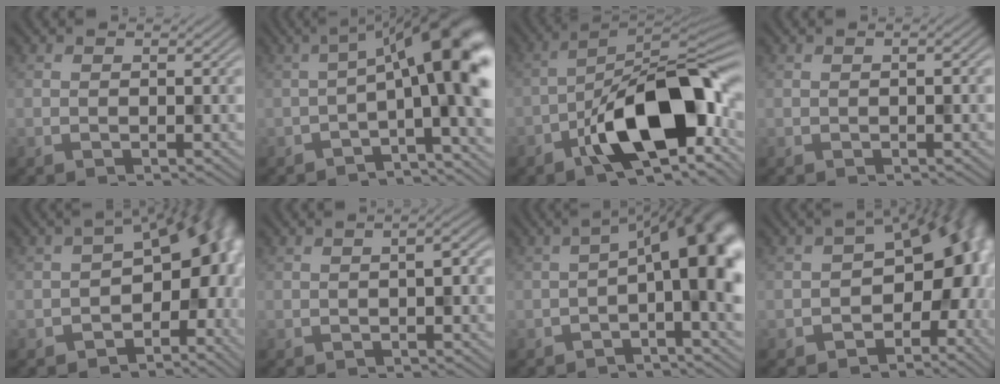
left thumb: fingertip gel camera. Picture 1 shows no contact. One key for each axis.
{"total": 10.6, "fx": -1.5, "fy": 2.2, "fz": 10.3, "tx": -0.142, "ty": 0.022, "tz": -0.035}
{"total": 14.0, "fx": -4.7, "fy": 6.2, "fz": 11.7, "tx": -0.164, "ty": 0.008, "tz": -0.092}
{"total": 0.6, "fx": -0.2, "fy": 0.1, "fz": 0.5, "tx": -0.007, "ty": 0.002, "tz": -0.003}
{"total": 12.9, "fx": -3.0, "fy": 7.8, "fz": 9.8, "tx": -0.104, "ty": -0.013, "tz": -0.042}
{"total": 1.9, "fx": -0.4, "fy": 0.4, "fz": 1.8, "tx": -0.029, "ty": 0.006, "tz": -0.008}
{"total": 9.1, "fx": -1.2, "fy": 2.5, "fz": 8.7, "tx": -0.122, "ty": 0.014, "tz": -0.029}
{"total": 11.6, "fx": -2.5, "fy": 7.4, "fz": 8.6, "tx": -0.086, "ty": -0.006, "tz": -0.044}